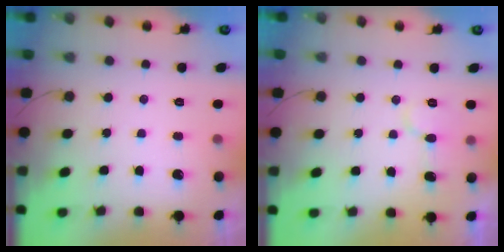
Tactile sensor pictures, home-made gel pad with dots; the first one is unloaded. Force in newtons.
{"total": 6.6, "press": 6.6, "slide": 0.5}